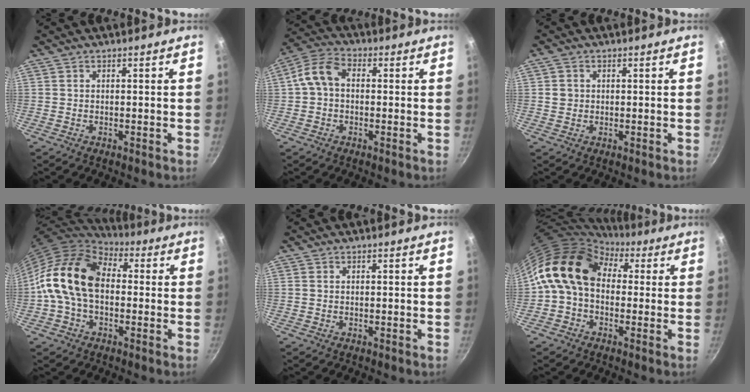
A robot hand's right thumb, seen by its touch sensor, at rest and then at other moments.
{"total": 7.1, "force": [0.1, 5.2, 4.8], "torque": [-0.085, 0.024, -0.013]}
{"total": 2.3, "force": [0.3, 2.1, 0.9], "torque": [-0.009, 0.005, 0.004]}
{"total": 16.8, "force": [0.2, 11.5, 12.2], "torque": [-0.202, 0.036, -0.013]}
{"total": 0.6, "force": [0.1, 0.4, 0.3], "torque": [-0.006, 0.002, 0.000]}
{"total": 13.6, "force": [2.5, 10.0, 8.9], "torque": [-0.127, 0.021, 0.021]}